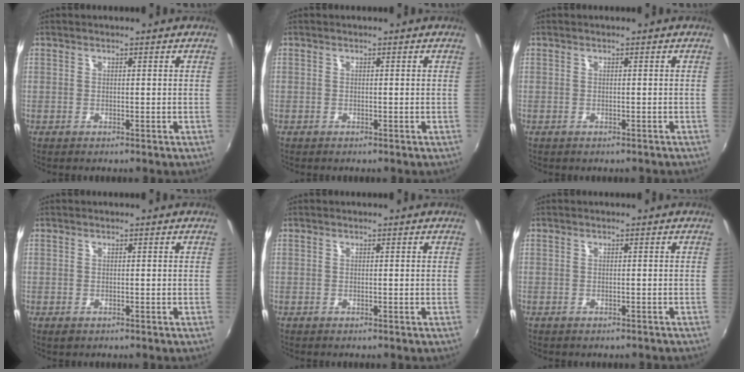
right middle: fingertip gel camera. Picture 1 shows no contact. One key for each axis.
{"total": 0.5, "fx": -0.4, "fy": 0.3, "fz": 0.0, "tx": -0.003, "ty": 0.001, "tz": -0.007}
{"total": 0.9, "fx": -0.7, "fy": 0.4, "fz": 0.3, "tx": -0.007, "ty": 0.000, "tz": -0.008}
{"total": 0.6, "fx": -0.3, "fy": 0.4, "fz": 0.3, "tx": -0.005, "ty": -0.004, "tz": -0.005}
{"total": 0.0}
{"total": 1.4, "fx": -1.2, "fy": 0.6, "fz": 0.4, "tx": -0.011, "ty": -0.003, "tz": -0.014}